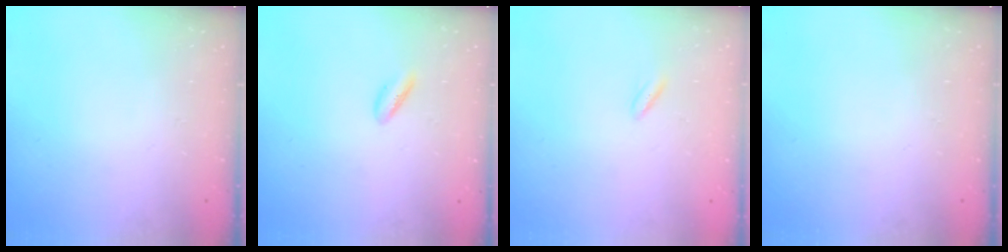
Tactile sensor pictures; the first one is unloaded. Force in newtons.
{"total": 3.0, "press": 2.8, "slide": 0.9}
{"total": 2.0, "press": 1.7, "slide": 0.9}
{"total": 0.0}